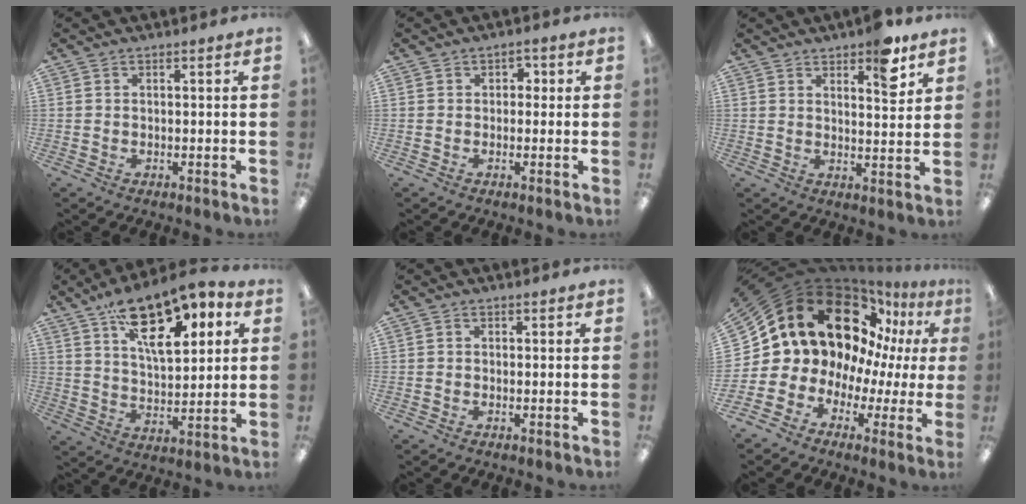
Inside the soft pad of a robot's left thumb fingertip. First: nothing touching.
{"total": 1.9, "force": [-0.2, 1.6, 0.9], "torque": [-0.019, 0.010, -0.007]}
{"total": 8.4, "force": [5.6, 3.2, 5.4], "torque": [-0.048, -0.038, 0.087]}
{"total": 17.8, "force": [11.2, 8.2, 11.0], "torque": [-0.174, -0.049, 0.192]}
{"total": 0.8, "force": [-0.5, 0.6, 0.3], "torque": [-0.005, 0.003, -0.010]}
{"total": 21.6, "force": [10.4, 14.9, 11.7], "torque": [-0.222, -0.079, 0.214]}